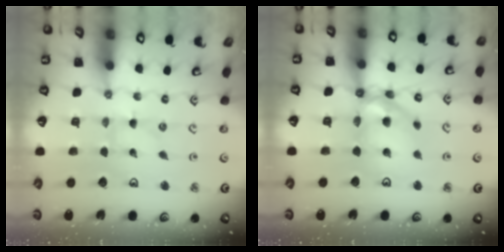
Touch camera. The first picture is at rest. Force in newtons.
{"total": 13.0, "press": 12.9, "slide": 1.9}